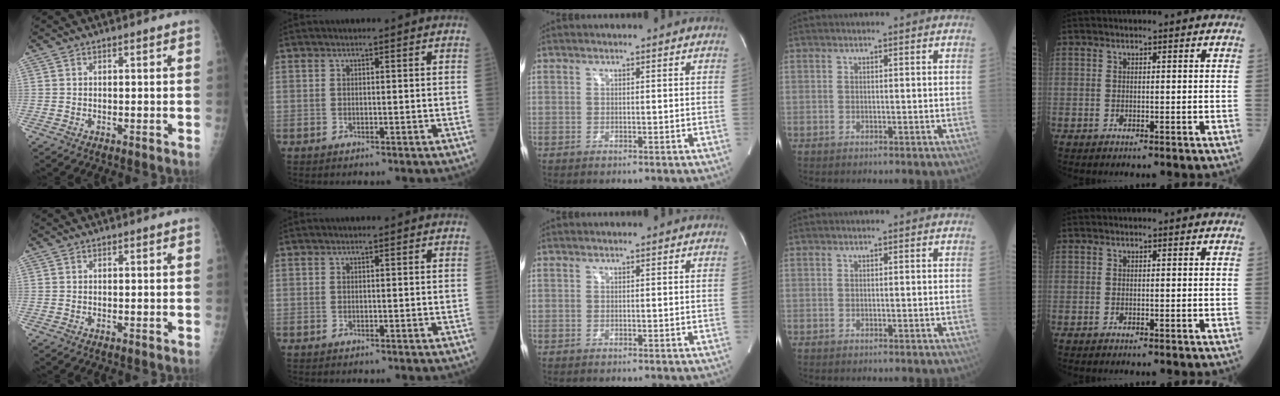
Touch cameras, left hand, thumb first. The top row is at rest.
{}